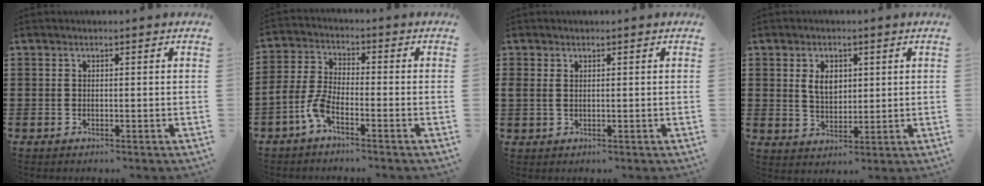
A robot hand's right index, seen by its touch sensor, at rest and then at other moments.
{"total": 4.7, "force": [-3.5, 1.0, 2.9], "torque": [-0.095, -0.013, -0.077]}
{"total": 1.0, "force": [0.4, 0.5, 0.8], "torque": [-0.018, 0.004, 0.008]}
{"total": 4.2, "force": [1.2, 2.8, 2.9], "torque": [-0.058, 0.008, 0.019]}